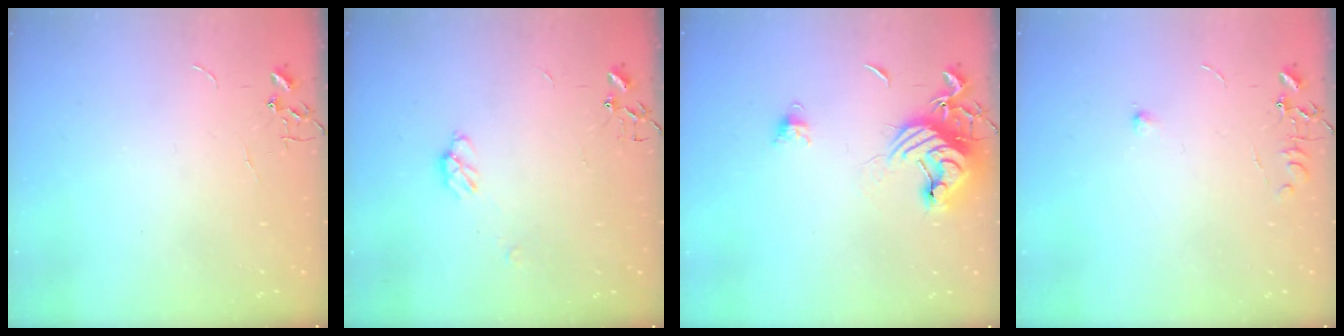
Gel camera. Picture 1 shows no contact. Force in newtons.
{"total": 5.0, "press": 4.9, "slide": 0.5}
{"total": 14.3, "press": 14.2, "slide": 1.4}
{"total": 5.8, "press": 5.8, "slide": 0.7}